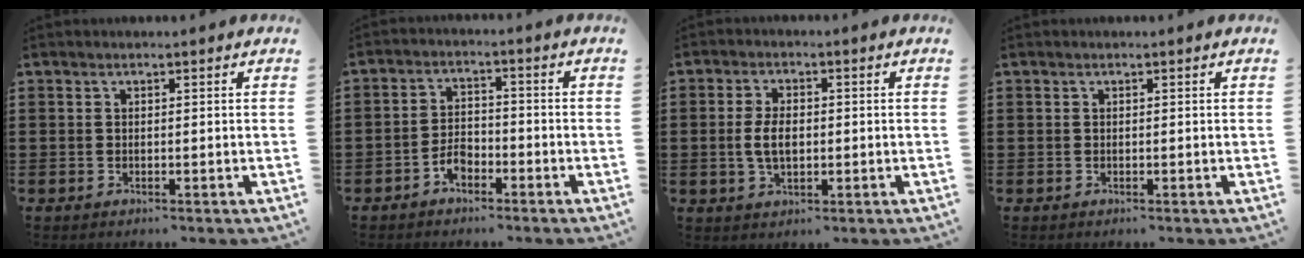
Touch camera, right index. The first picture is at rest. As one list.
[{"total": 3.5, "force": [-2.2, 1.9, 1.8], "torque": [-0.042, 0.004, -0.047]}, {"total": 4.7, "force": [-0.3, 2.5, 3.9], "torque": [-0.090, 0.001, -0.010]}, {"total": 0.0}]